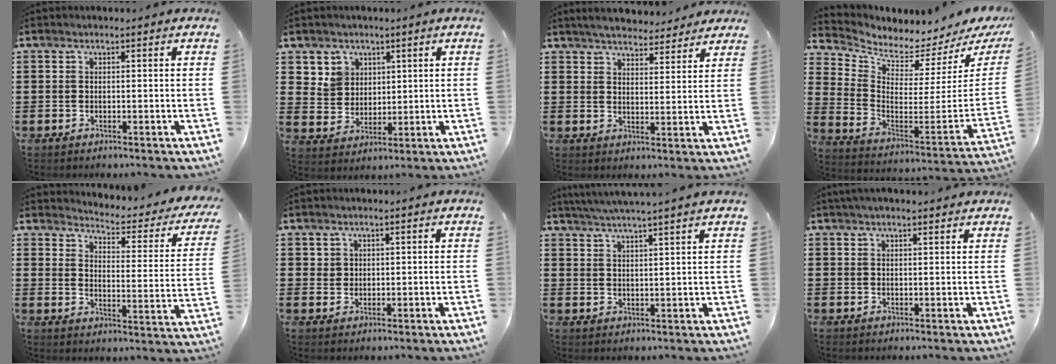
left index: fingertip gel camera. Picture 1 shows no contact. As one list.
[{"total": 4.5, "force": [2.5, 3.7, -0.2], "torque": [-0.011, 0.004, 0.046]}, {"total": 4.8, "force": [4.7, 0.4, 1.1], "torque": [-0.038, -0.017, 0.084]}, {"total": 3.1, "force": [3.1, 0.1, 0.7], "torque": [-0.039, -0.057, 0.046]}, {"total": 3.2, "force": [3.0, 0.0, 1.1], "torque": [-0.035, -0.032, 0.040]}, {"total": 1.6, "force": [1.2, 1.1, 0.1], "torque": [-0.006, 0.003, 0.024]}, {"total": 3.8, "force": [3.5, -1.0, 0.9], "torque": [-0.029, -0.014, 0.062]}, {"total": 2.1, "force": [1.9, 0.3, 0.9], "torque": [-0.020, 0.005, 0.036]}]